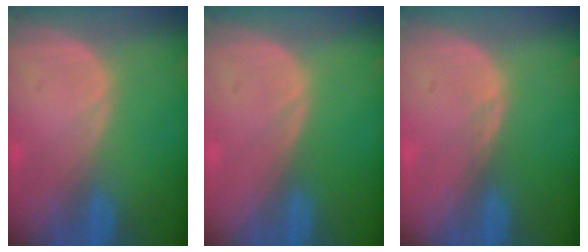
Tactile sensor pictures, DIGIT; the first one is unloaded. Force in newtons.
{"total": 0.0}
{"total": 0.8, "press": 0.6, "slide": 0.6}